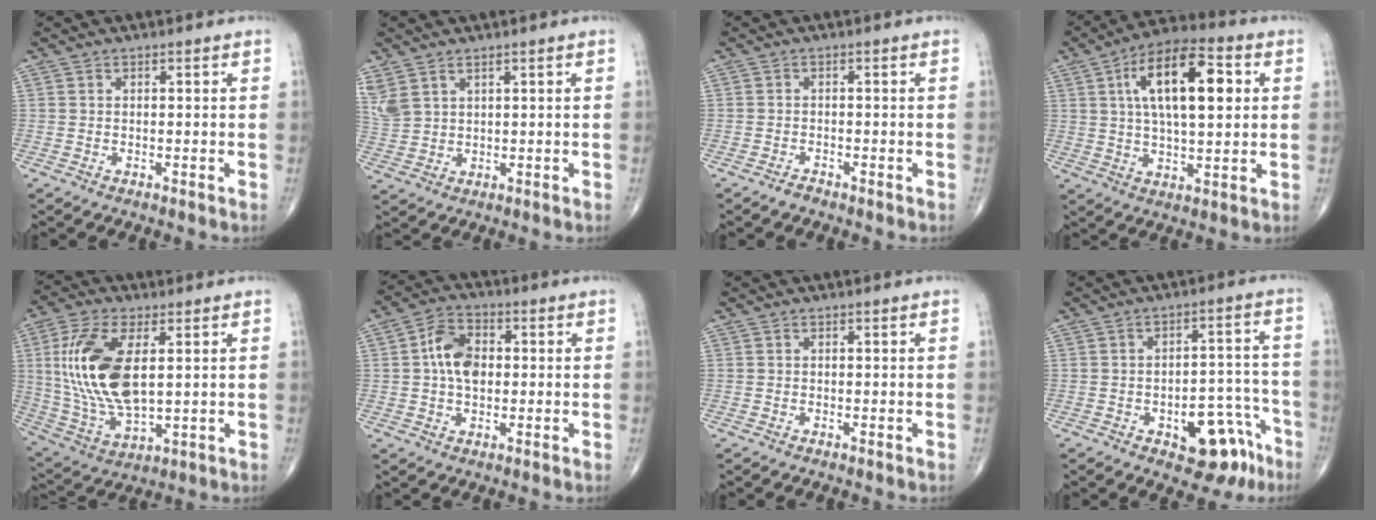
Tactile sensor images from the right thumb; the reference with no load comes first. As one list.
[{"total": 4.8, "force": [3.0, 2.6, 2.7], "torque": [-0.059, -0.008, 0.073]}, {"total": 1.1, "force": [-1.0, 0.3, 0.3], "torque": [-0.008, 0.003, -0.020]}, {"total": 16.9, "force": [4.3, 7.1, 14.7], "torque": [-0.234, 0.007, 0.066]}, {"total": 17.8, "force": [3.1, 8.5, 15.3], "torque": [-0.322, -0.013, 0.067]}, {"total": 8.0, "force": [0.6, 5.3, 6.0], "torque": [-0.097, 0.015, 0.002]}, {"total": 0.0}, {"total": 11.8, "force": [-6.1, 6.0, 8.1], "torque": [-0.068, 0.053, -0.073]}]